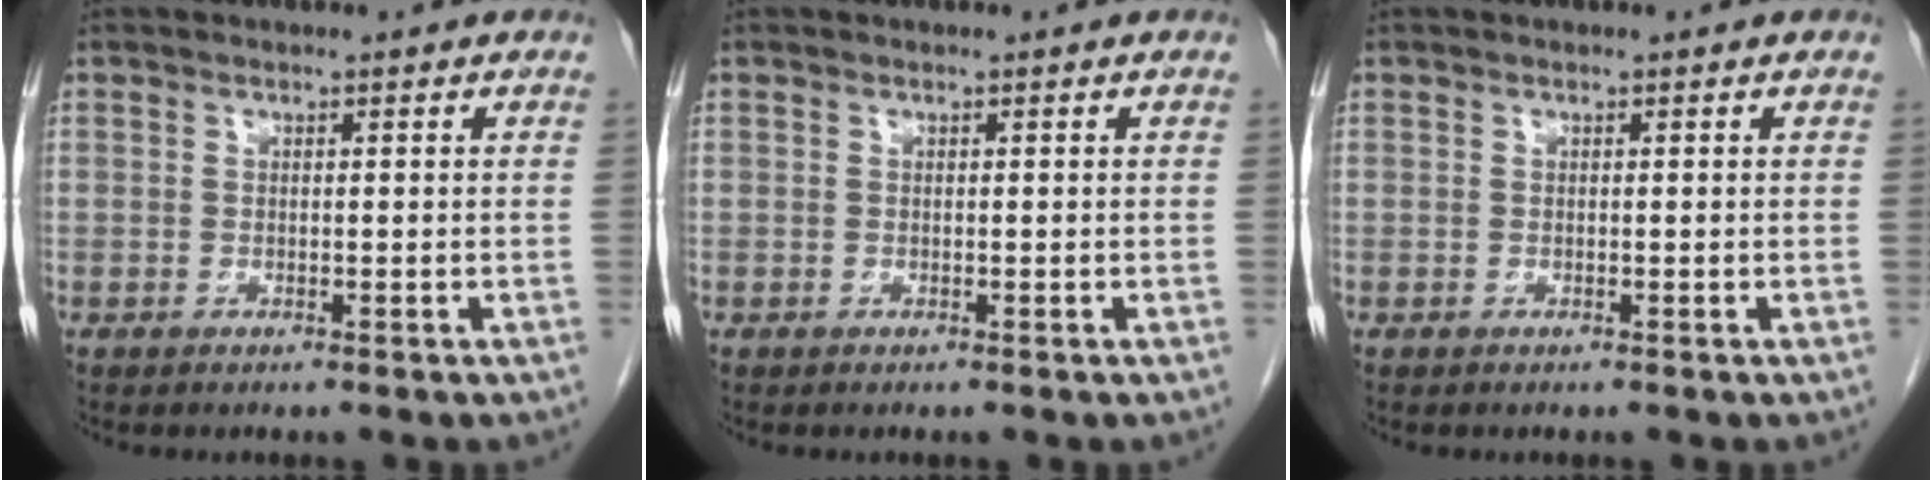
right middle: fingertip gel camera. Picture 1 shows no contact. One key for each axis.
{"total": 0.0}
{"total": 0.0}